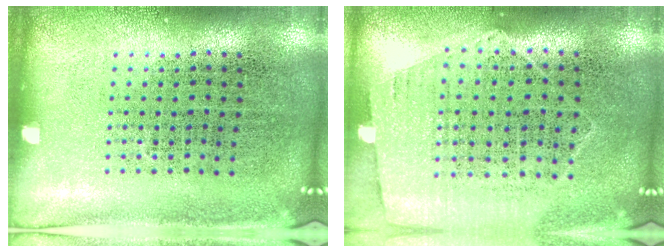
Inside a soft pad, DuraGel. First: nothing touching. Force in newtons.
{"total": 1.3, "press": 1.1, "slide": 0.6}